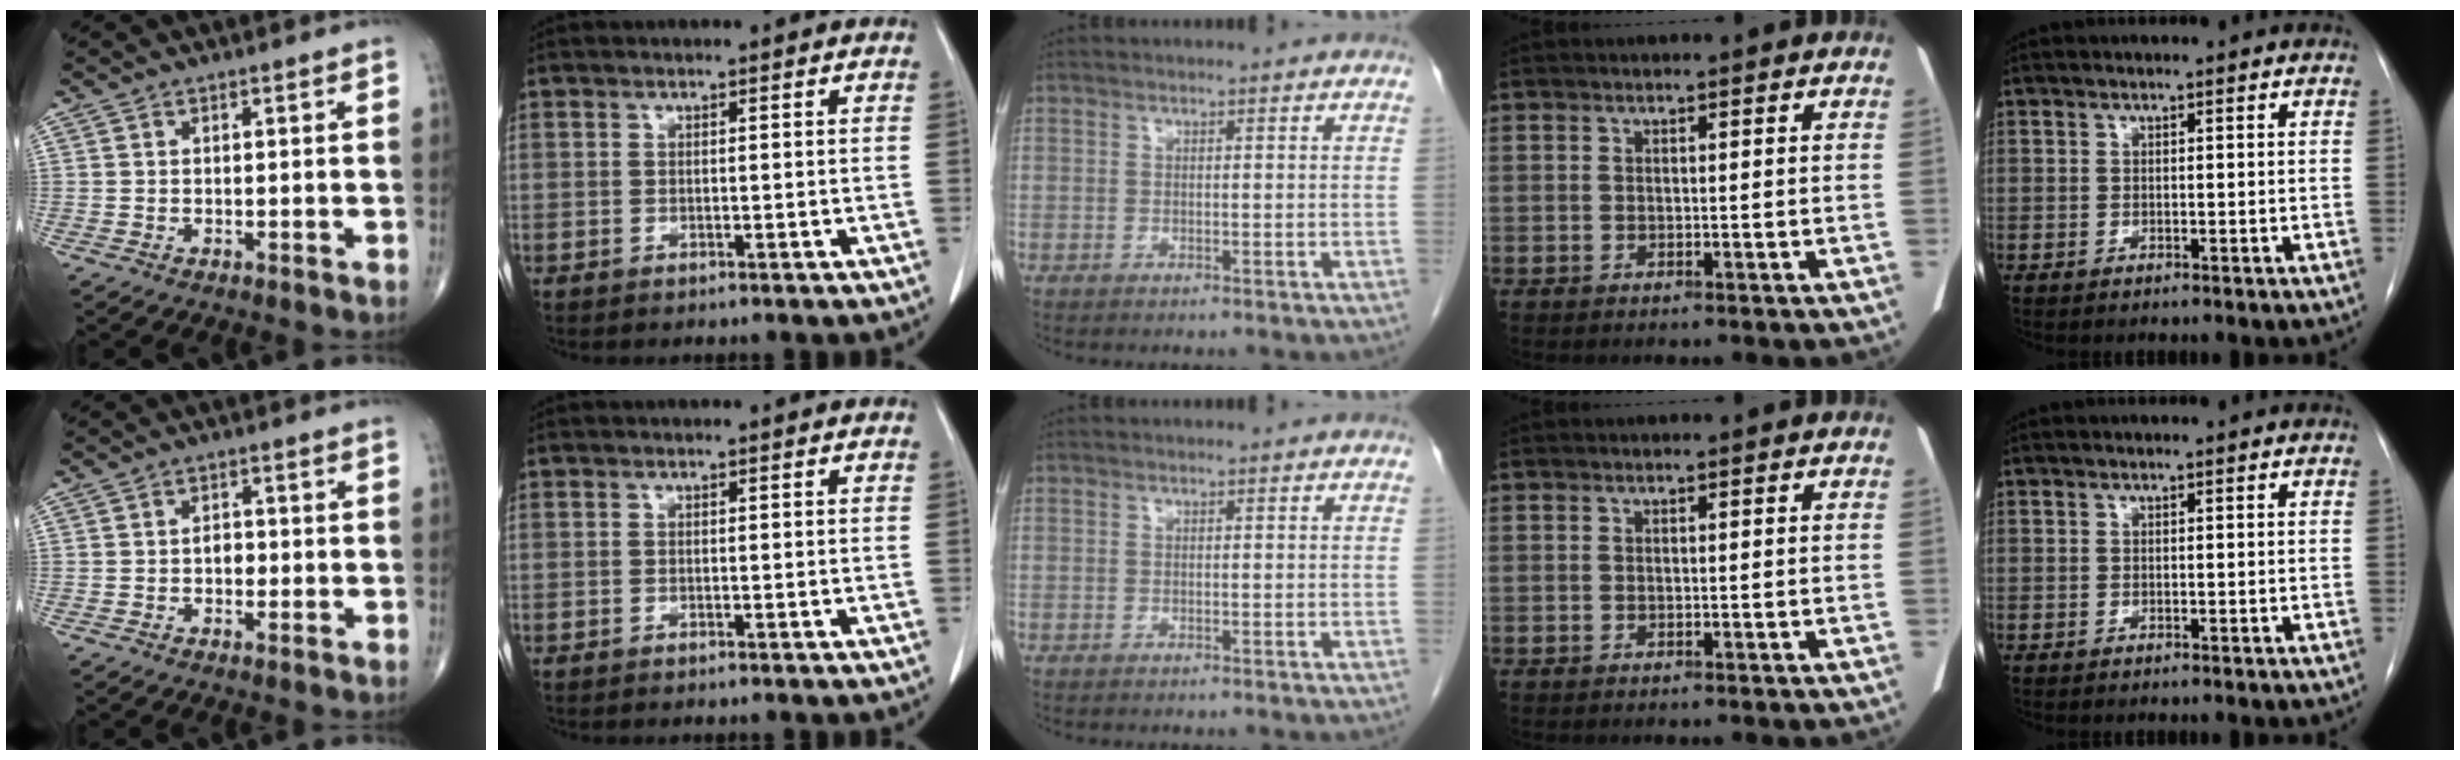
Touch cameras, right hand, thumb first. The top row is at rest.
{"thumb": {"total": 1.2, "force": [-0.4, 0.7, 0.9], "torque": [-0.012, 0.001, -0.007]}, "index": {"total": 0.5, "force": [-0.5, 0.0, 0.2], "torque": [-0.006, -0.001, -0.009]}}